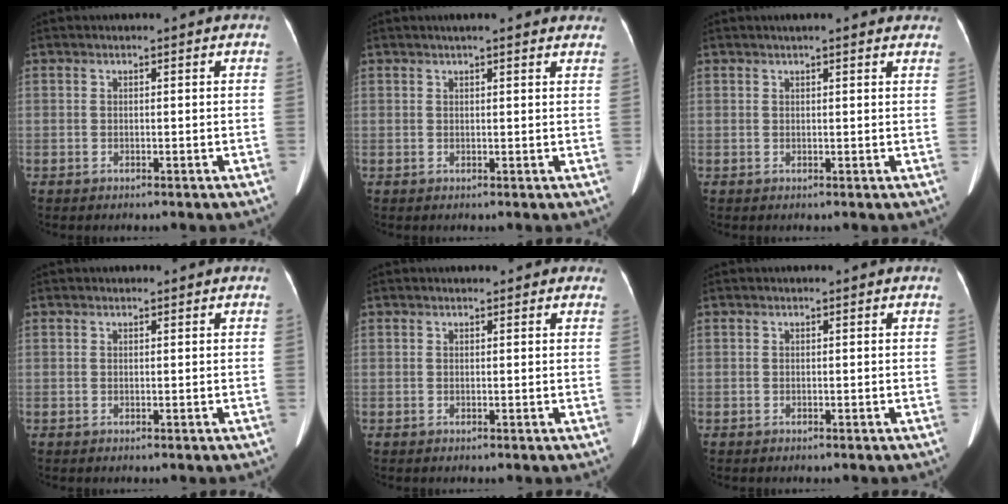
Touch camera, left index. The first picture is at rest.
{"total": 8.6, "force": [7.3, 1.6, 4.1], "torque": [-0.042, 0.018, 0.077]}
{"total": 7.1, "force": [6.0, 1.4, 3.5], "torque": [-0.037, 0.021, 0.064]}
{"total": 0.0}
{"total": 2.9, "force": [2.3, 1.3, 1.2], "torque": [-0.005, 0.018, 0.019]}
{"total": 0.0}